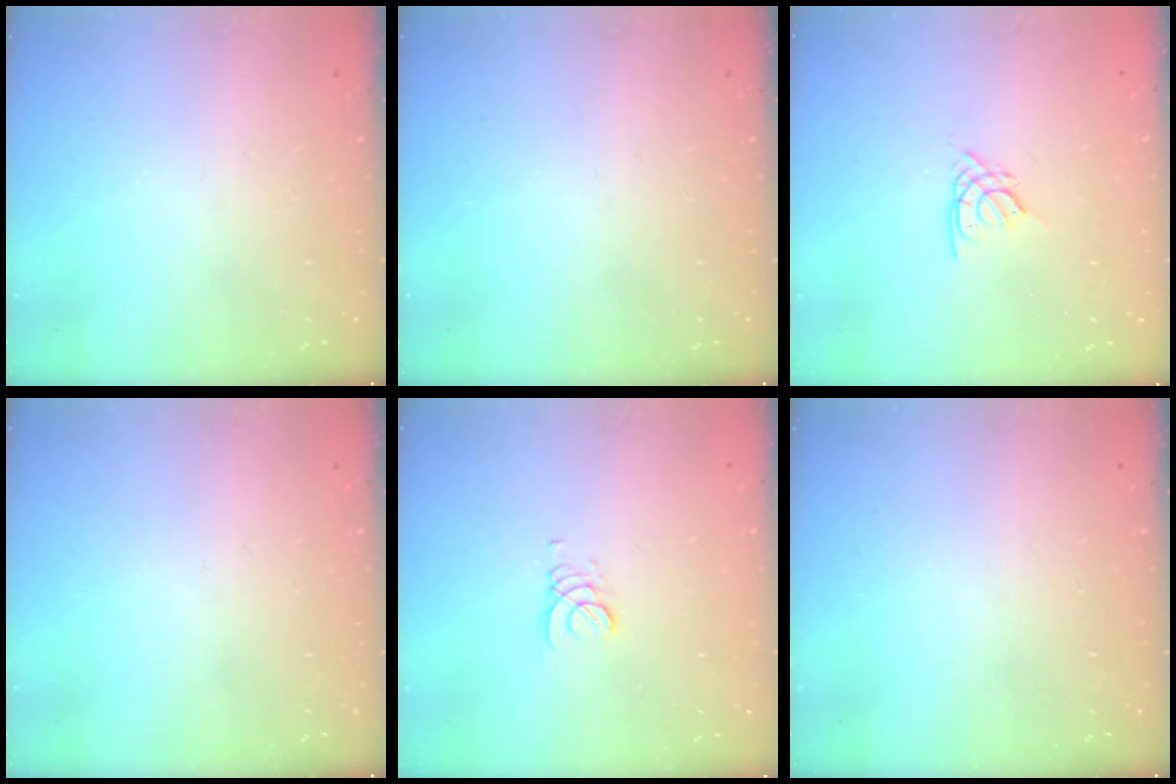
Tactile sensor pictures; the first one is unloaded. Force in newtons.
{"total": 0.0}
{"total": 2.2, "press": 2.1, "slide": 0.5}
{"total": 0.0}
{"total": 2.2, "press": 2.2, "slide": 0.3}
{"total": 0.0}